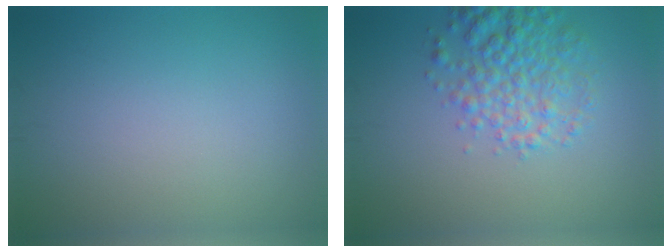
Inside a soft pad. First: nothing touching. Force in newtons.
{"total": 4.5, "press": 4.5, "slide": 0.2}